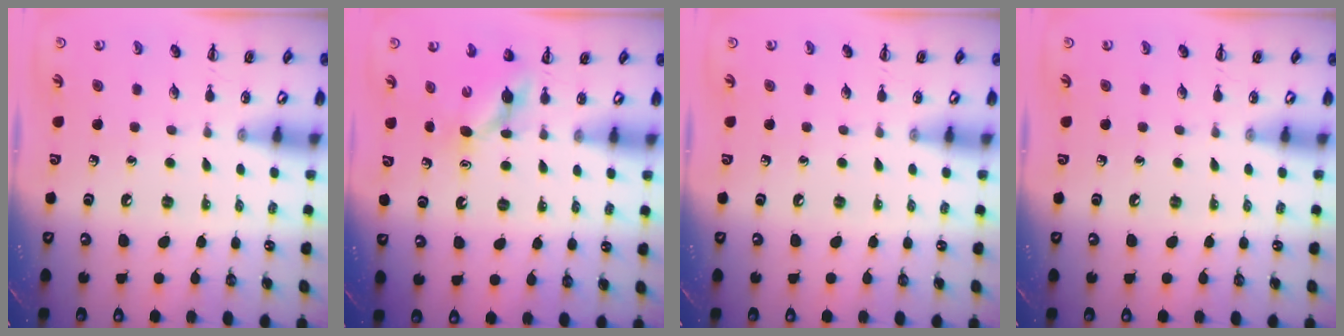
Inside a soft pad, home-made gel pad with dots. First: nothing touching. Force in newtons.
{"total": 4.0, "press": 3.9, "slide": 1.1}
{"total": 0.0}
{"total": 0.0}